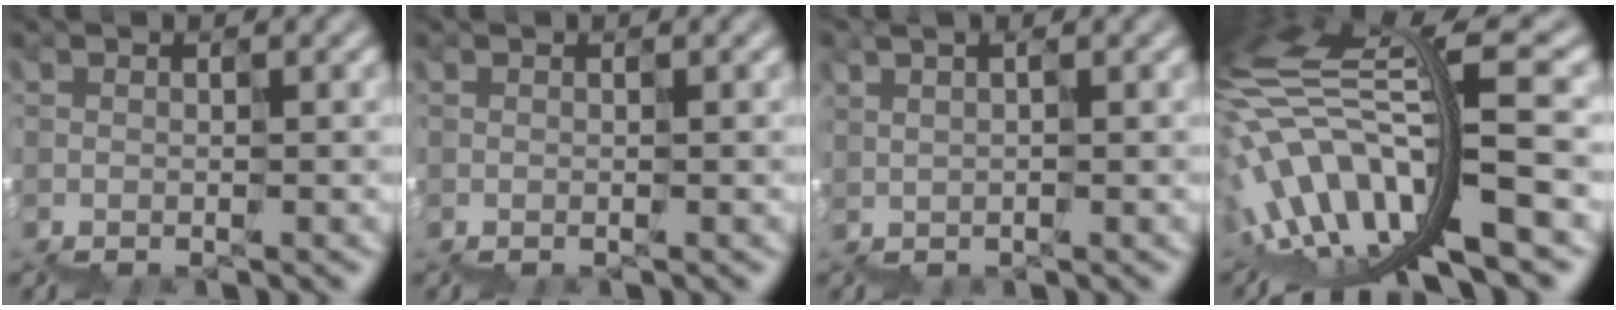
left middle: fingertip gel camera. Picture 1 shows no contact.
{"total": 0.0}
{"total": 1.9, "force": [0.8, 0.8, 1.5], "torque": [0.006, 0.015, 0.015]}
{"total": 11.0, "force": [-1.4, 2.7, 10.6], "torque": [-0.210, 0.043, -0.011]}